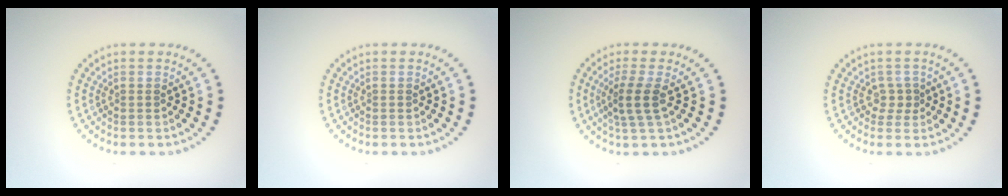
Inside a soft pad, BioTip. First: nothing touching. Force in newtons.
{"total": 0.0}
{"total": 2.5, "press": 1.9, "slide": 1.6}
{"total": 1.4, "press": 0.9, "slide": 1.0}